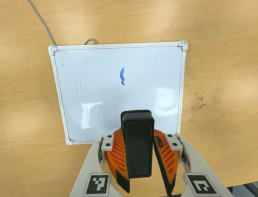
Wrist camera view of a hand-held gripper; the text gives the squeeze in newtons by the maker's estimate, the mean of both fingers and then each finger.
{"total": 7.9, "left": 8.3, "right": 7.5}